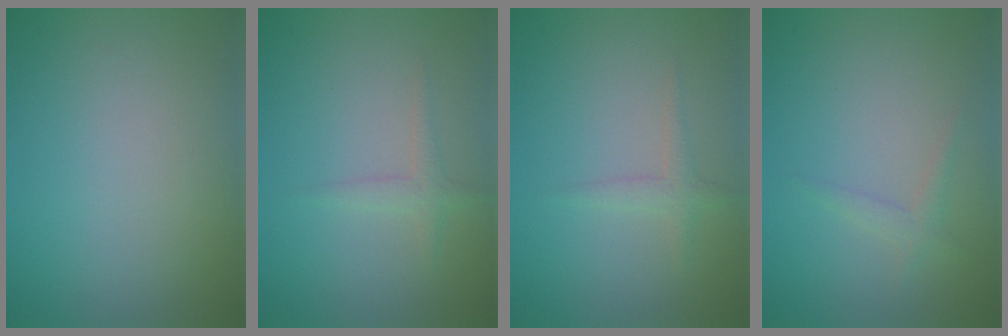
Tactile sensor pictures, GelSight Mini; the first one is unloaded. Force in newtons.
{"total": 1.3, "press": 1.3, "slide": 0.0}
{"total": 1.3, "press": 1.3, "slide": 0.0}
{"total": 1.2, "press": 1.1, "slide": 0.1}